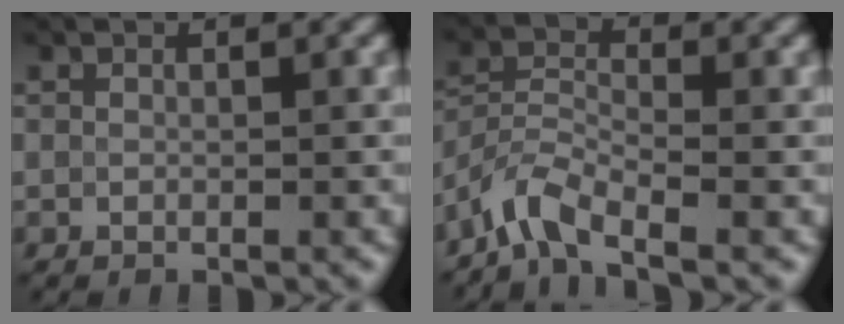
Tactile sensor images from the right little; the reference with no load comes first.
{"total": 3.9, "force": [-3.1, 1.1, 2.2], "torque": [-0.045, 0.002, -0.075]}